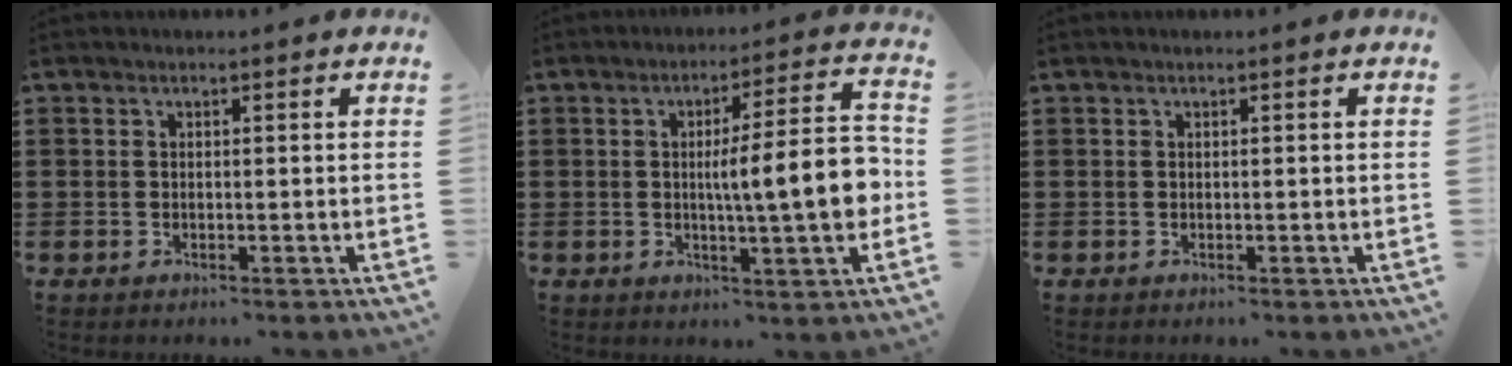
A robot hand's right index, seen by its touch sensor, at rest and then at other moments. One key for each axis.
{"total": 10.8, "fx": -0.5, "fy": 1.7, "fz": 10.7, "tx": -0.164, "ty": -0.009, "tz": -0.017}
{"total": 0.0}